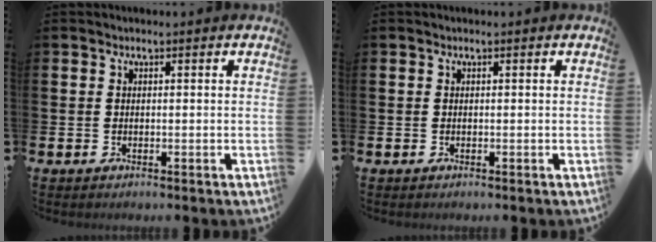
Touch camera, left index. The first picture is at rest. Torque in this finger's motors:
{"motor_torque": [0.00, 0.00, 0.00, 0.01]}